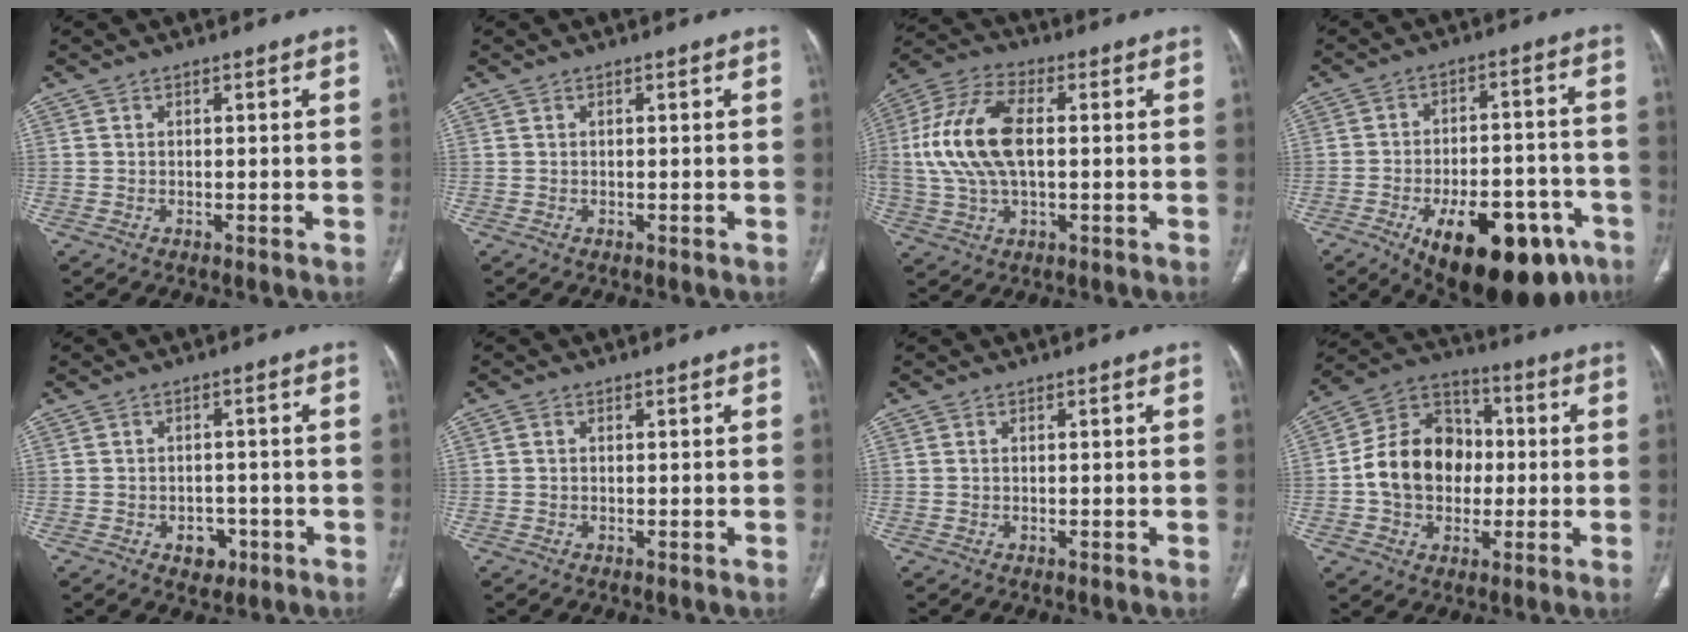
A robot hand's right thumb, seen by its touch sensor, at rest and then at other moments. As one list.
[{"total": 0.0}, {"total": 15.8, "force": [1.0, 8.3, 13.4], "torque": [-0.288, 0.019, 0.015]}, {"total": 23.2, "force": [-11.8, 10.8, 16.9], "torque": [-0.184, 0.052, -0.158]}, {"total": 4.2, "force": [-1.9, 3.1, 2.1], "torque": [-0.007, 0.013, -0.020]}, {"total": 0.6, "force": [0.0, 0.5, 0.3], "torque": [-0.005, 0.002, -0.002]}, {"total": 0.0}, {"total": 15.7, "force": [-0.7, 12.5, 9.6], "torque": [-0.128, 0.034, -0.018]}]